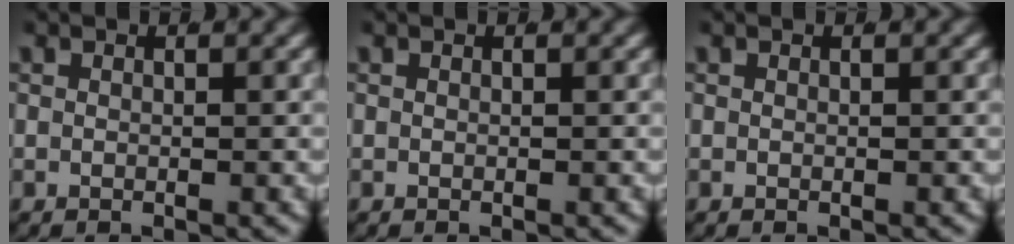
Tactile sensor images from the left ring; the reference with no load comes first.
{"total": 0.0}
{"total": 0.0}